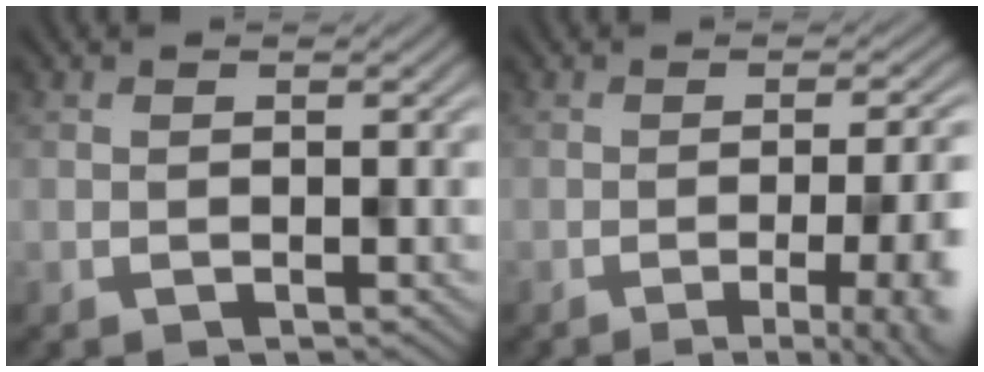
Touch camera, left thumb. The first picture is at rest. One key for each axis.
{"total": 10.6, "fx": -3.2, "fy": 4.0, "fz": 9.3, "tx": -0.080, "ty": 0.000, "tz": -0.040}